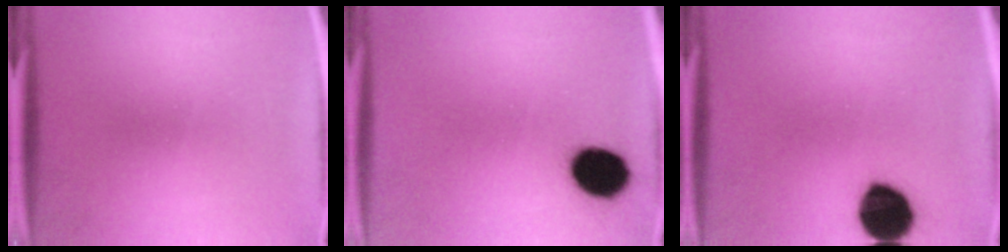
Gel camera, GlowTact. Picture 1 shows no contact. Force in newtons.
{"total": 10.6}
{"total": 12.8}